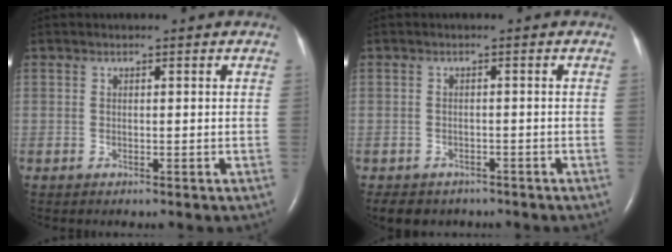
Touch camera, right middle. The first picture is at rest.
{"total": 6.1, "force": [-4.9, 3.3, 1.3], "torque": [-0.017, 0.002, -0.061]}